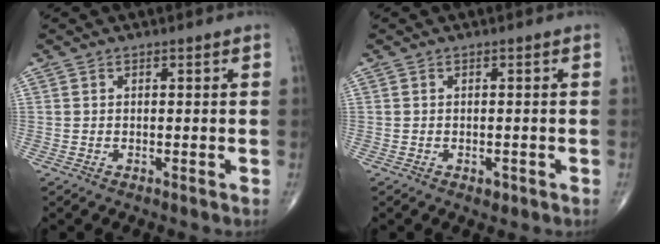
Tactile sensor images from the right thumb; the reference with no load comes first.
{"total": 1.3, "force": [-0.6, 0.8, 0.8], "torque": [-0.009, 0.000, -0.007]}